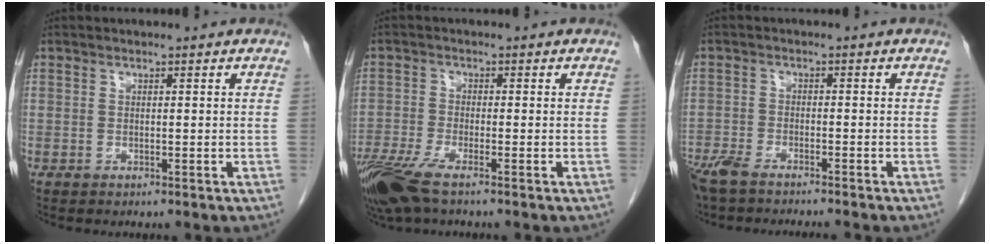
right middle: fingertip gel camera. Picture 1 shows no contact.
{"total": 7.5, "force": [-5.3, 1.2, 5.2], "torque": [-0.107, -0.015, -0.104]}
{"total": 8.9, "force": [-7.7, 1.3, 4.2], "torque": [-0.070, -0.013, -0.126]}